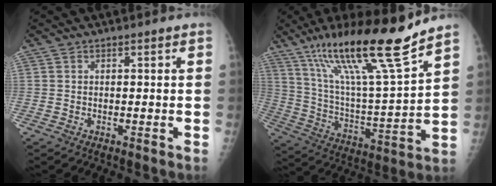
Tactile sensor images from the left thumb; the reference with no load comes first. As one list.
[{"total": 22.1, "force": [15.1, 1.9, 16.1], "torque": [-0.258, -0.065, 0.268]}]